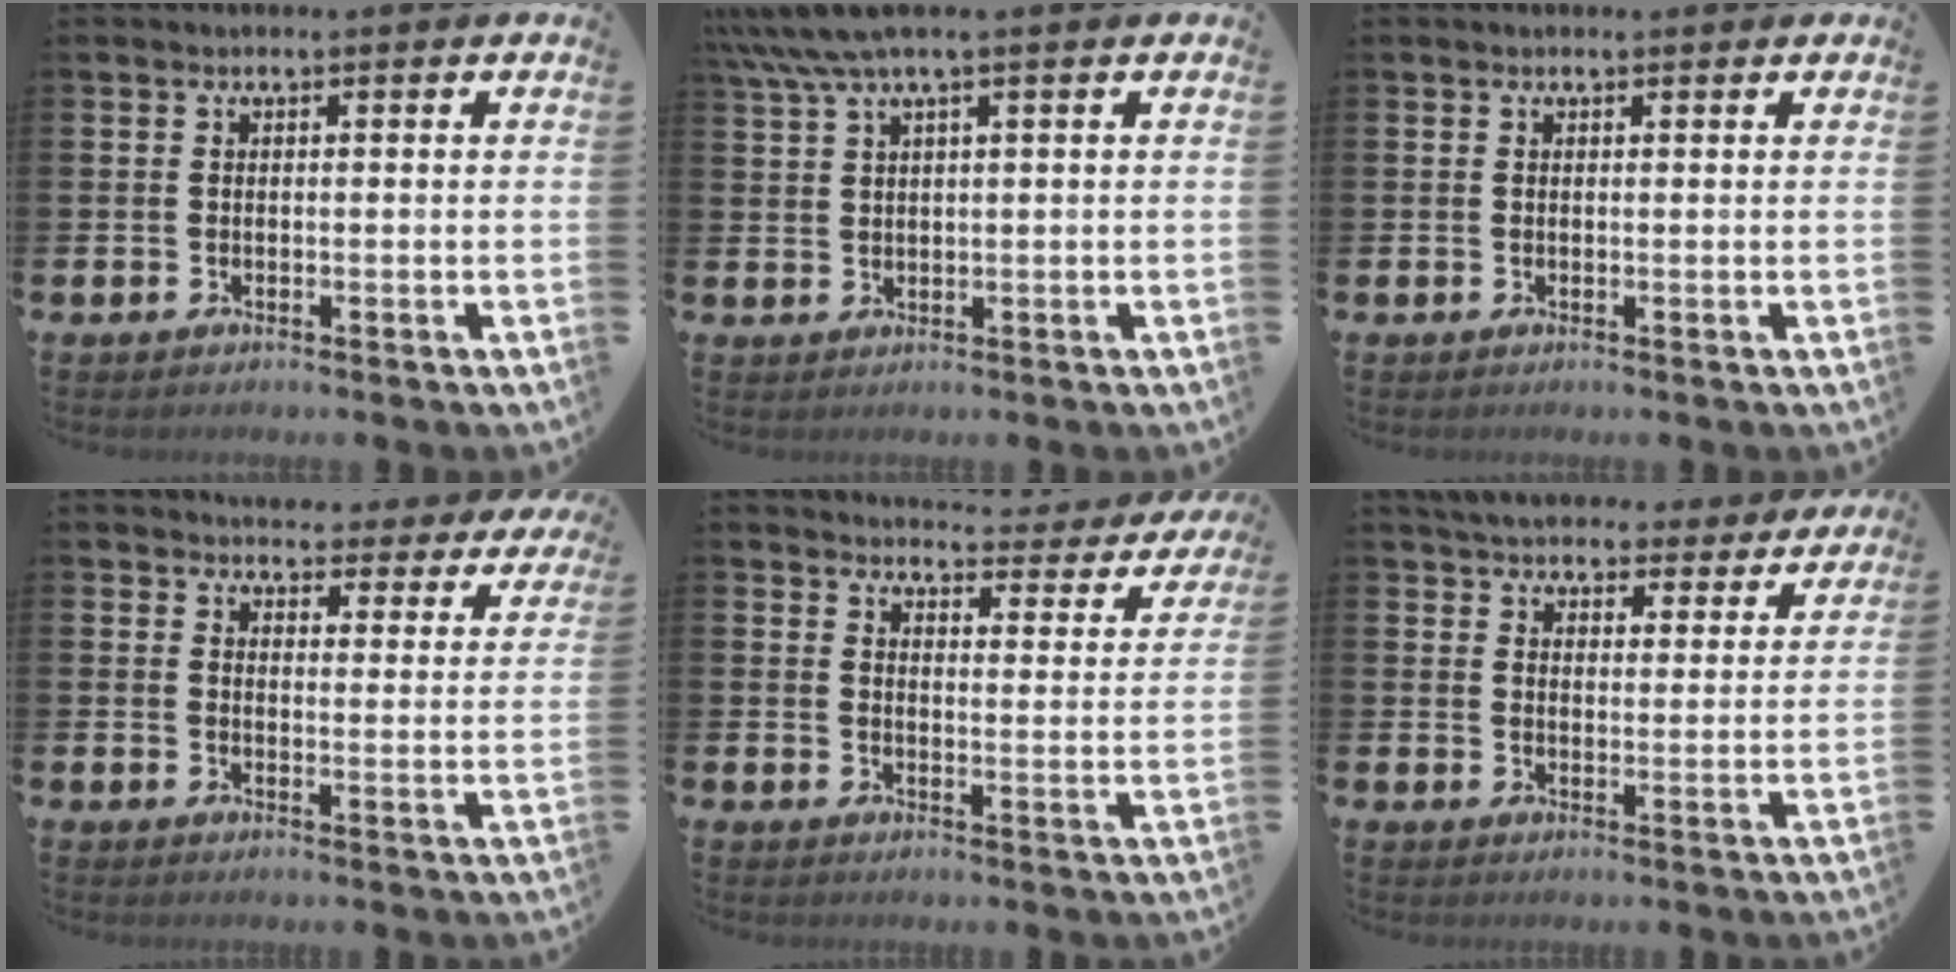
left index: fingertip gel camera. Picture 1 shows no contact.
{"total": 4.0, "force": [2.7, 0.3, 3.0], "torque": [-0.066, -0.001, 0.050]}
{"total": 0.0}
{"total": 4.1, "force": [4.0, 1.0, 0.1], "torque": [-0.010, -0.035, 0.067]}
{"total": 3.4, "force": [3.4, 0.5, 0.4], "torque": [-0.013, -0.032, 0.052]}
{"total": 5.6, "force": [5.4, 1.3, 0.6], "torque": [-0.031, -0.035, 0.096]}